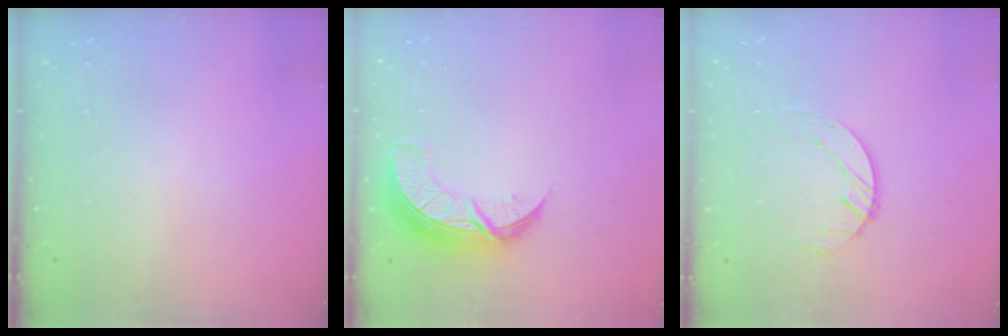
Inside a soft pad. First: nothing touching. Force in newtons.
{"total": 10.3, "press": 10.3, "slide": 0.7}
{"total": 1.4, "press": 1.4, "slide": 0.2}